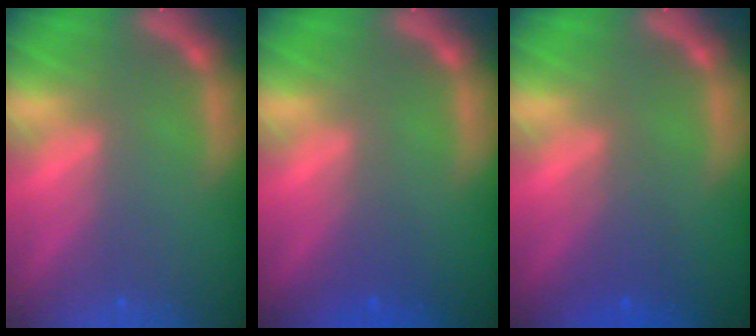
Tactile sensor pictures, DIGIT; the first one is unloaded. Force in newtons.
{"total": 1.4}
{"total": 2.5}